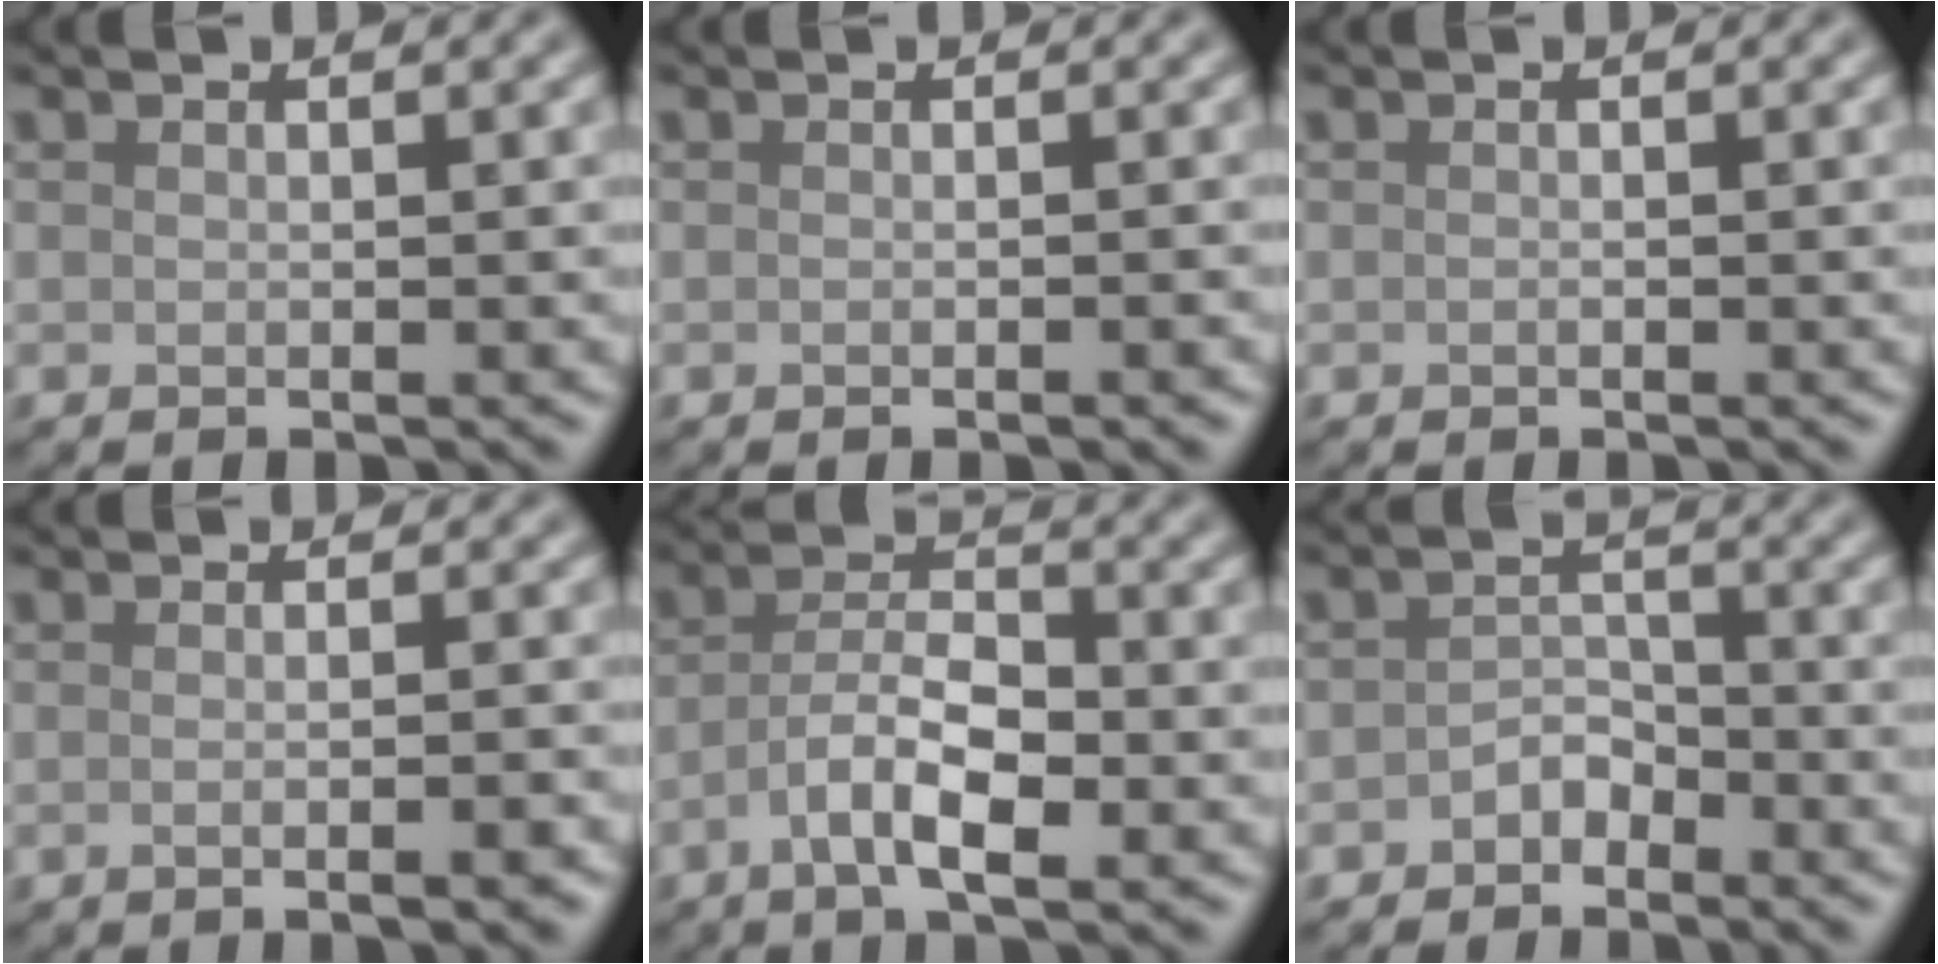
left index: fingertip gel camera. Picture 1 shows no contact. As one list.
[{"total": 1.1, "force": [-0.5, 0.2, 0.9], "torque": [-0.010, -0.002, -0.007]}, {"total": 0.0}, {"total": 3.0, "force": [-0.8, 1.1, 2.6], "torque": [-0.009, 0.000, -0.020]}, {"total": 5.1, "force": [-1.8, 1.8, 4.4], "torque": [-0.084, 0.002, -0.038]}, {"total": 1.8, "force": [-1.2, 1.1, 0.7], "torque": [-0.011, 0.009, -0.024]}]